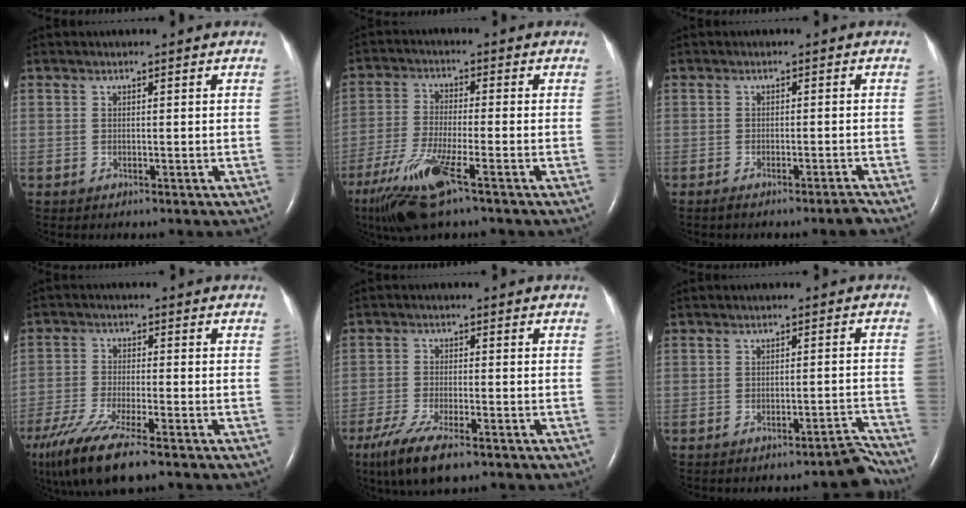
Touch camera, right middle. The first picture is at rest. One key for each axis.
{"total": 11.2, "fx": -6.5, "fy": 1.2, "fz": 9.1, "tx": -0.190, "ty": -0.030, "tz": -0.120}
{"total": 2.5, "fx": -2.1, "fy": -0.6, "fz": 1.1, "tx": -0.020, "ty": 0.000, "tz": -0.036}
{"total": 13.2, "fx": -9.6, "fy": 1.8, "fz": 8.8, "tx": -0.188, "ty": -0.035, "tz": -0.171}
{"total": 8.6, "fx": -5.8, "fy": 1.9, "fz": 6.1, "tx": -0.120, "ty": -0.021, "tz": -0.096}
{"total": 3.8, "fx": -3.6, "fy": 0.0, "fz": 1.2, "tx": 0.002, "ty": 0.012, "tz": -0.048}